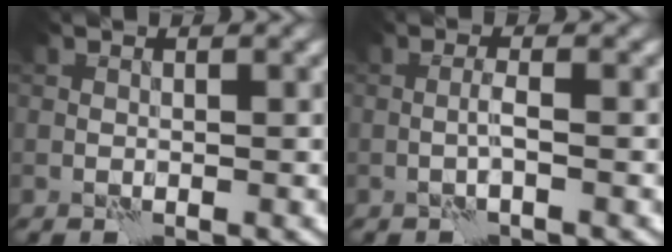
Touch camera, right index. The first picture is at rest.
{"total": 1.2, "force": [-0.5, -0.3, 1.0], "torque": [-0.022, 0.007, -0.012]}